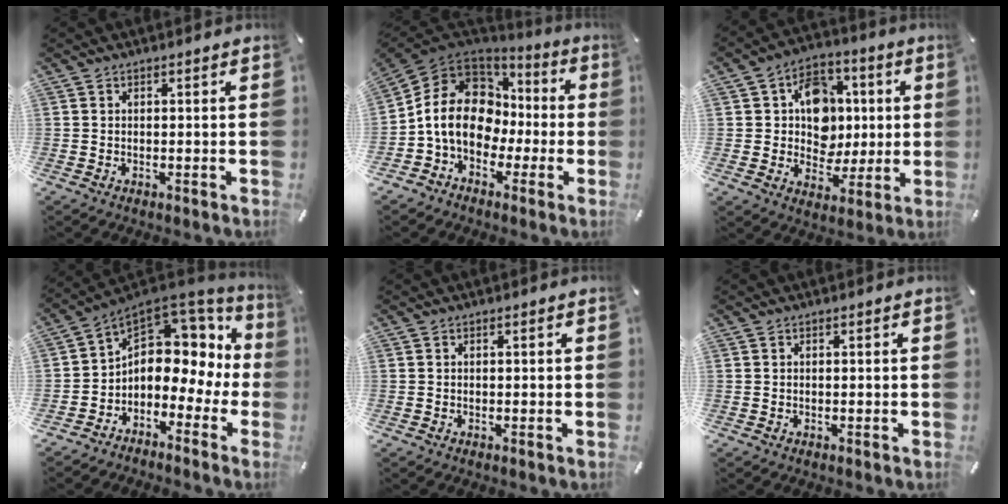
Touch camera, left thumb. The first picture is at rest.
{"total": 14.9, "force": [-1.9, 12.4, 8.0], "torque": [-0.170, 0.018, -0.032]}
{"total": 12.4, "force": [1.2, 10.8, 5.8], "torque": [-0.082, 0.005, 0.029]}
{"total": 7.9, "force": [1.3, 6.5, 4.2], "torque": [-0.068, -0.027, 0.025]}
{"total": 0.0}
{"total": 0.0}